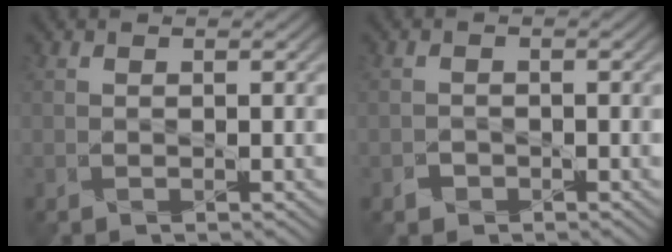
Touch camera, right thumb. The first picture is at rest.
{"total": 1.3, "force": [-1.0, 0.8, -0.1], "torque": [0.001, -0.003, -0.023]}